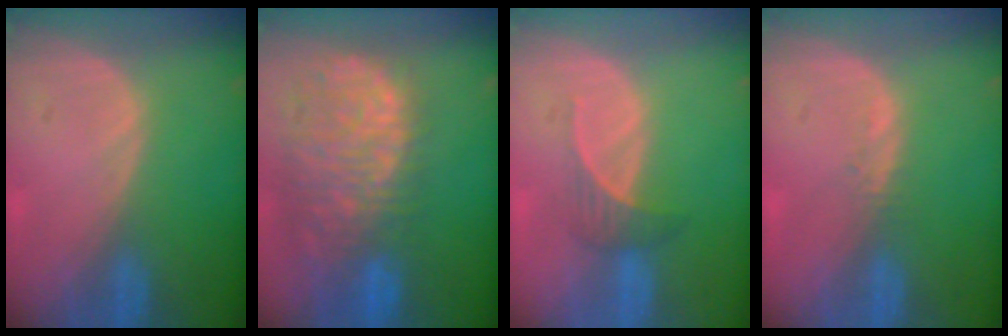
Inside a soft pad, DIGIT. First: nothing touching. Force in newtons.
{"total": 13.1, "press": 10.8, "slide": 7.3}
{"total": 2.8, "press": 2.7, "slide": 0.9}
{"total": 0.9, "press": 0.8, "slide": 0.4}